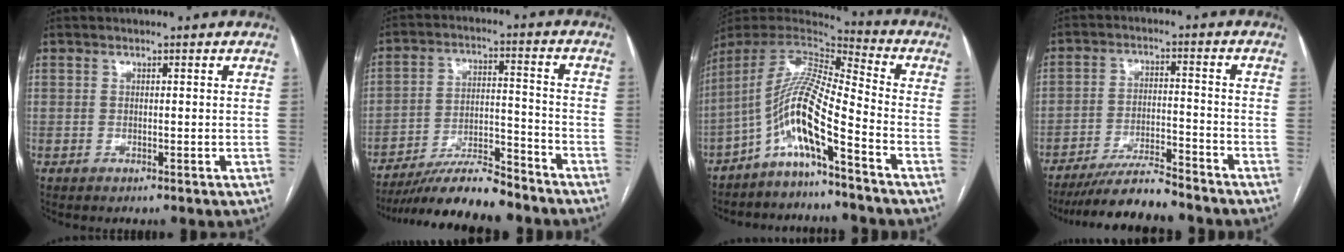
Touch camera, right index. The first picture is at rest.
{"total": 12.7, "force": [-11.4, 1.4, 5.3], "torque": [-0.087, 0.005, -0.198]}
{"total": 11.7, "force": [-6.5, 0.2, 9.7], "torque": [-0.195, 0.010, -0.125]}
{"total": 9.8, "force": [-9.0, 0.8, 4.0], "torque": [-0.066, -0.013, -0.155]}